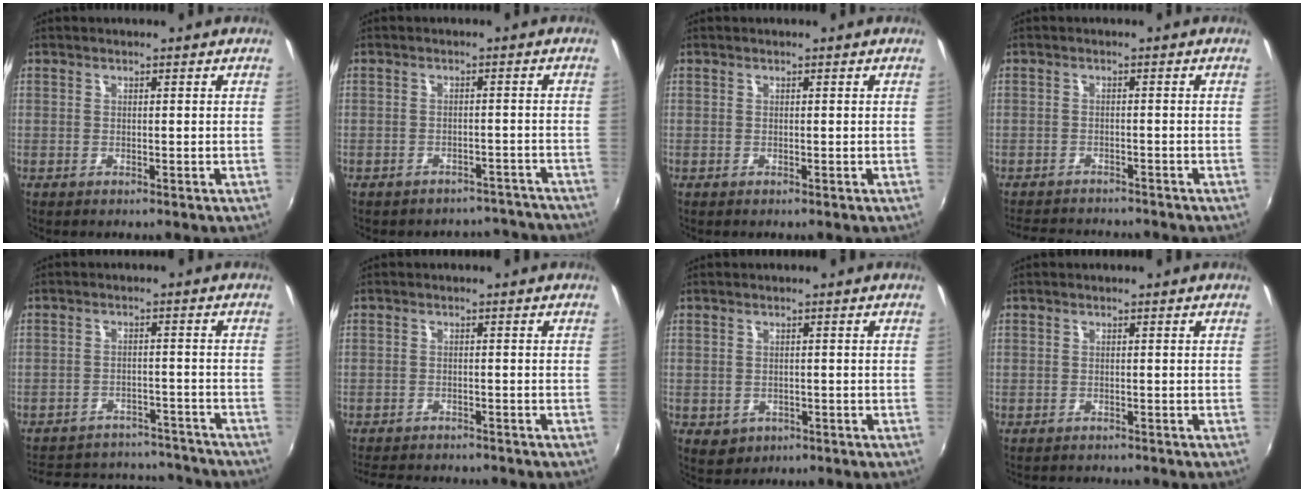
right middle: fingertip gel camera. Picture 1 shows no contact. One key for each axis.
{"total": 9.9, "fx": -8.9, "fy": 4.1, "fz": 1.3, "tx": -0.024, "ty": 0.027, "tz": -0.094}
{"total": 0.0}
{"total": 7.7, "fx": -7.0, "fy": 2.2, "fz": 2.1, "tx": -0.060, "ty": 0.002, "tz": -0.106}
{"total": 19.7, "fx": -17.2, "fy": 7.3, "fz": 6.3, "tx": -0.141, "ty": 0.034, "tz": -0.207}
{"total": 7.2, "fx": -6.6, "fy": 2.1, "fz": 2.2, "tx": -0.063, "ty": -0.005, "tz": -0.101}
{"total": 3.4, "fx": -1.1, "fy": 2.8, "fz": 1.5, "tx": -0.033, "ty": -0.005, "tz": -0.007}
{"total": 1.5, "fx": -1.3, "fy": 0.7, "fz": -0.1, "tx": -0.004, "ty": 0.003, "tz": -0.020}